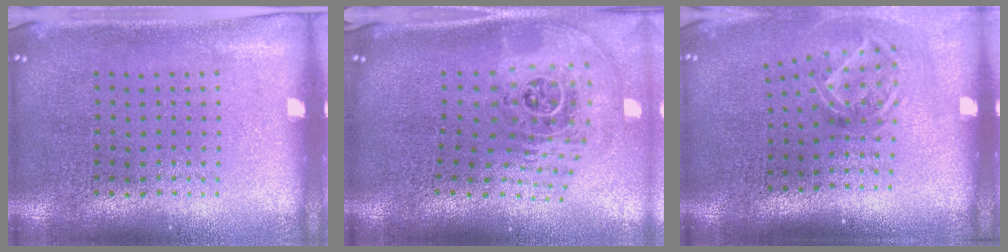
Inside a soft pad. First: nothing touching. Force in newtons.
{"total": 2.6, "press": 1.8, "slide": 1.9}
{"total": 1.9, "press": 1.3, "slide": 1.4}